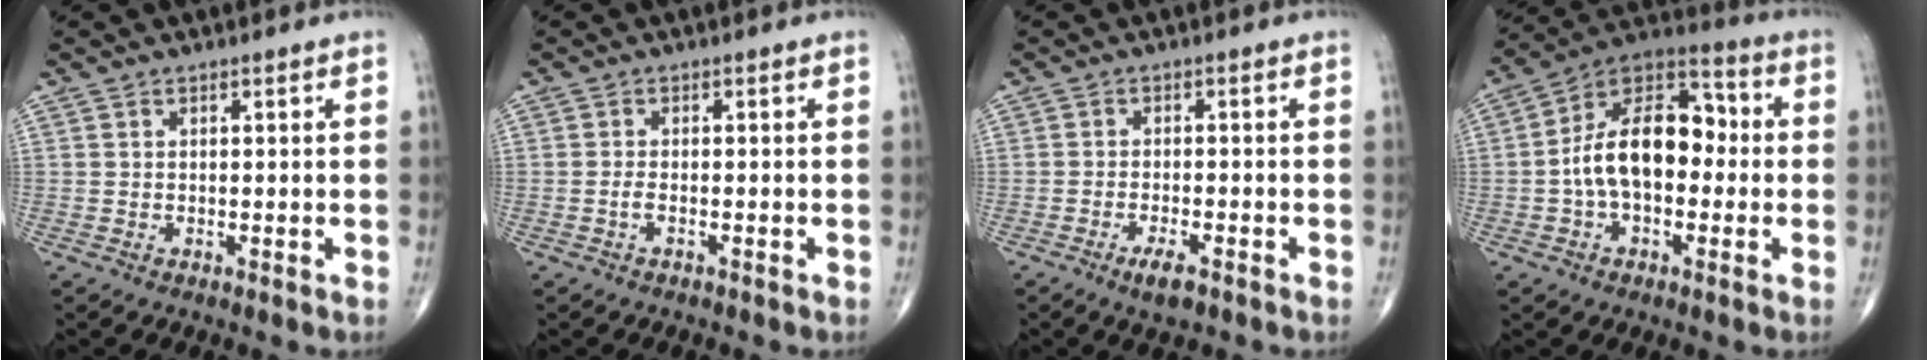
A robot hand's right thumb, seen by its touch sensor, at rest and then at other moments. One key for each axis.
{"total": 1.2, "fx": -0.6, "fy": 0.4, "fz": 1.0, "tx": -0.021, "ty": 0.004, "tz": -0.010}
{"total": 2.7, "fx": -1.6, "fy": 0.8, "fz": 2.1, "tx": -0.038, "ty": 0.001, "tz": -0.028}
{"total": 16.2, "fx": -0.8, "fy": 9.7, "fz": 12.9, "tx": -0.198, "ty": 0.048, "tz": -0.026}